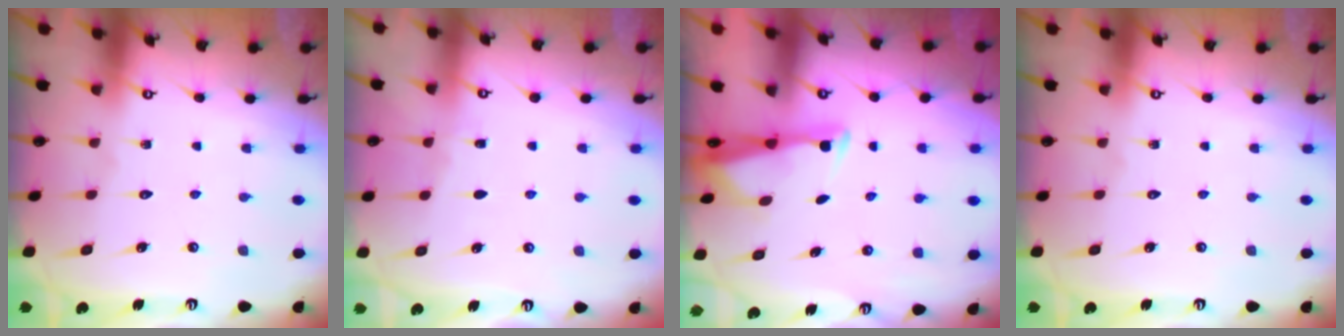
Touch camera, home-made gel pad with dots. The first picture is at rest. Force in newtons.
{"total": 2.4, "press": 2.4, "slide": 0.4}
{"total": 2.9, "press": 2.8, "slide": 0.7}
{"total": 0.0}